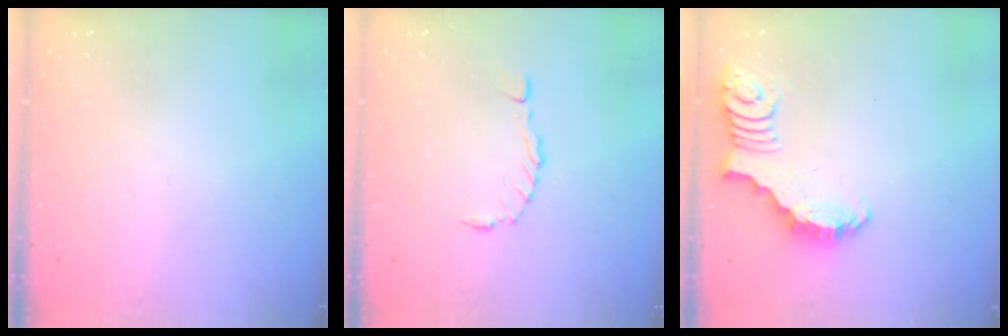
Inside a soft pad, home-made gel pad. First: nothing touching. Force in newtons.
{"total": 1.5, "press": 1.4, "slide": 0.3}
{"total": 2.7, "press": 2.7, "slide": 0.5}